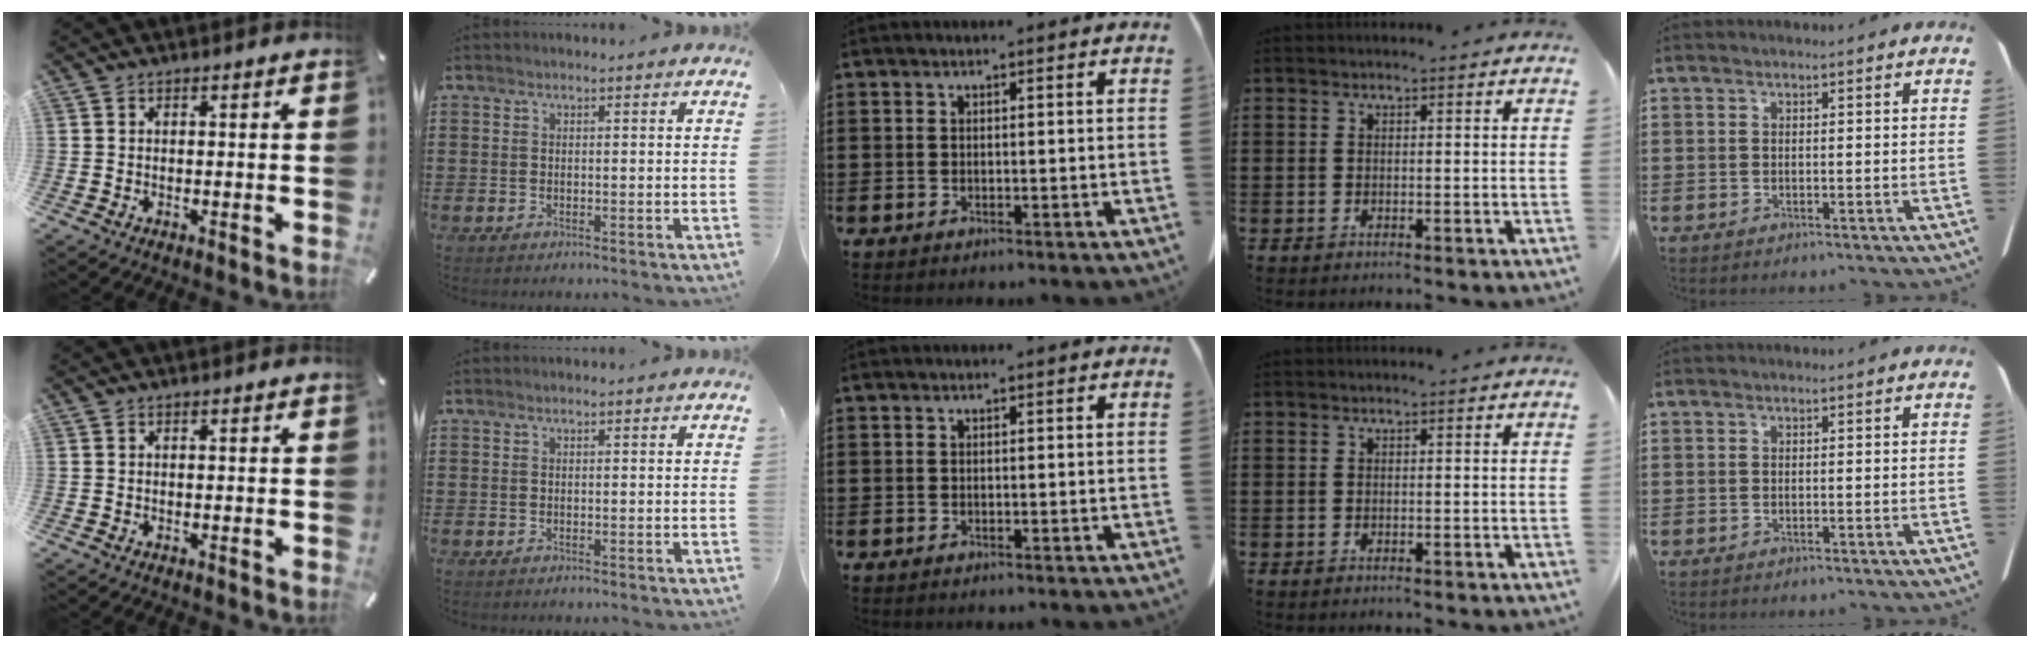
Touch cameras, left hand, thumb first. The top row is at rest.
{}